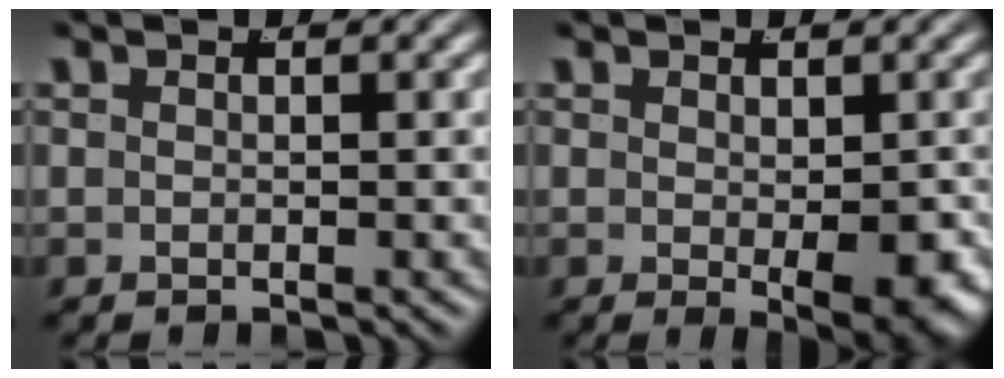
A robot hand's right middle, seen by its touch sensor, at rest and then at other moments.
{"total": 3.5, "force": [-0.6, 1.0, 3.3], "torque": [-0.034, -0.021, 0.001]}